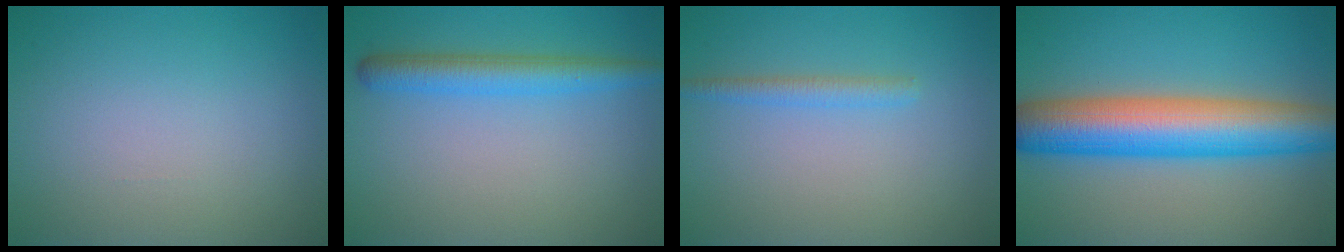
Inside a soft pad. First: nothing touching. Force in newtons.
{"total": 3.5, "press": 3.5, "slide": 0.1}
{"total": 1.6, "press": 1.6, "slide": 0.0}
{"total": 10.1, "press": 10.1, "slide": 0.3}